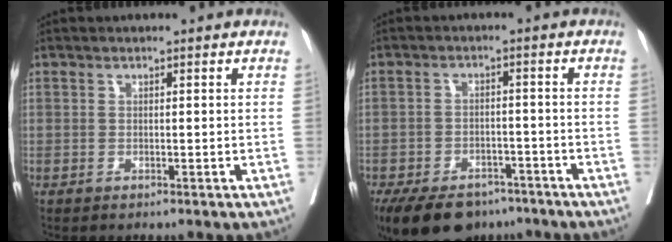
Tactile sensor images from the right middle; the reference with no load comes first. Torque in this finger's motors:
{"motor_torque": [0.95, -0.85, 0.18, 0.04]}